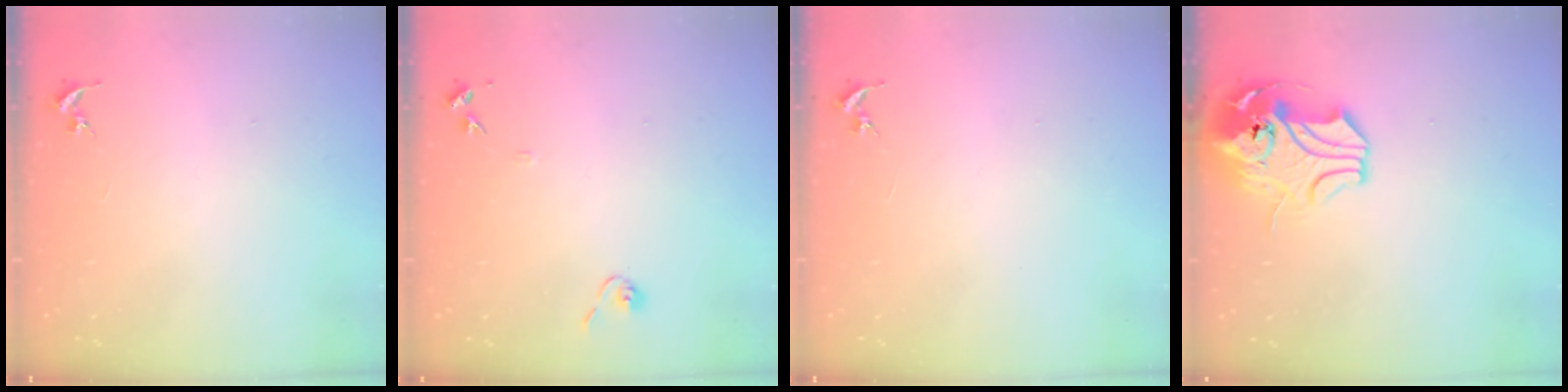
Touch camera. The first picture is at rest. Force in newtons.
{"total": 6.8, "press": 6.8, "slide": 0.6}
{"total": 0.0}
{"total": 12.0, "press": 11.8, "slide": 2.2}